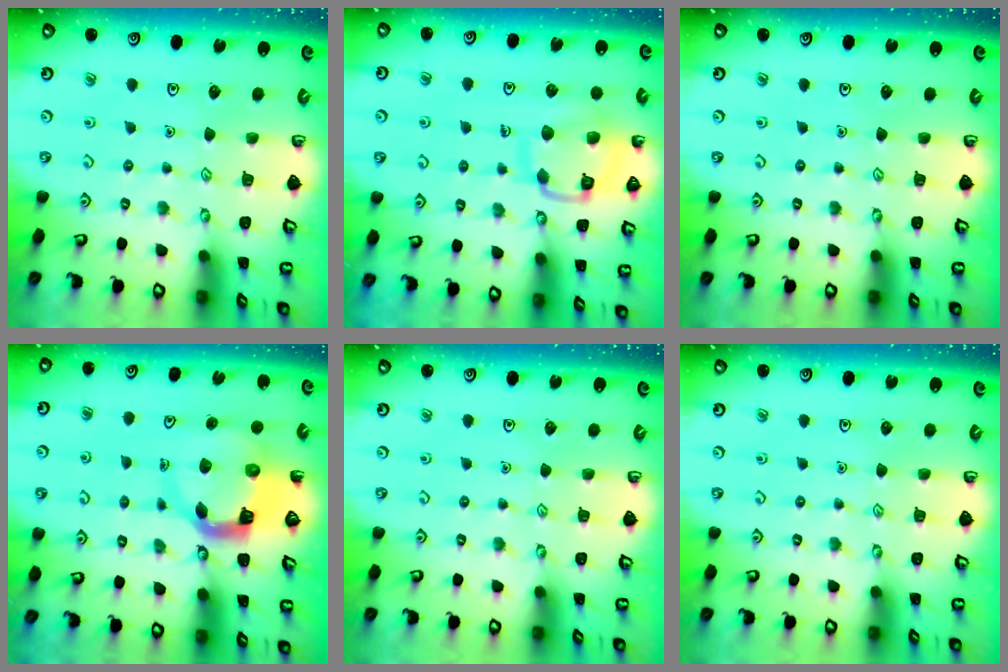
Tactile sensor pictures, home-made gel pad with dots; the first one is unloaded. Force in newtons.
{"total": 12.2, "press": 12.2, "slide": 0.9}
{"total": 0.0}
{"total": 7.9, "press": 7.9, "slide": 1.1}
{"total": 0.0}
{"total": 0.0}